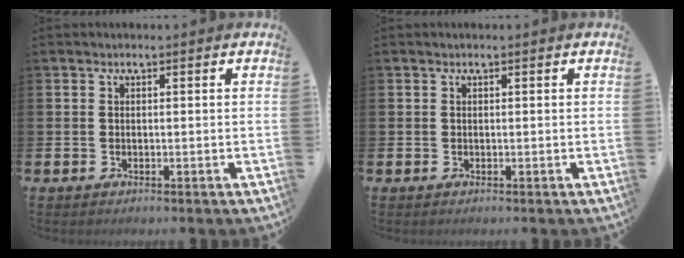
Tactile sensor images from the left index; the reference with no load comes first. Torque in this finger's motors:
{"motor_torque": [0.09, 0.05, -0.03, 0.00]}